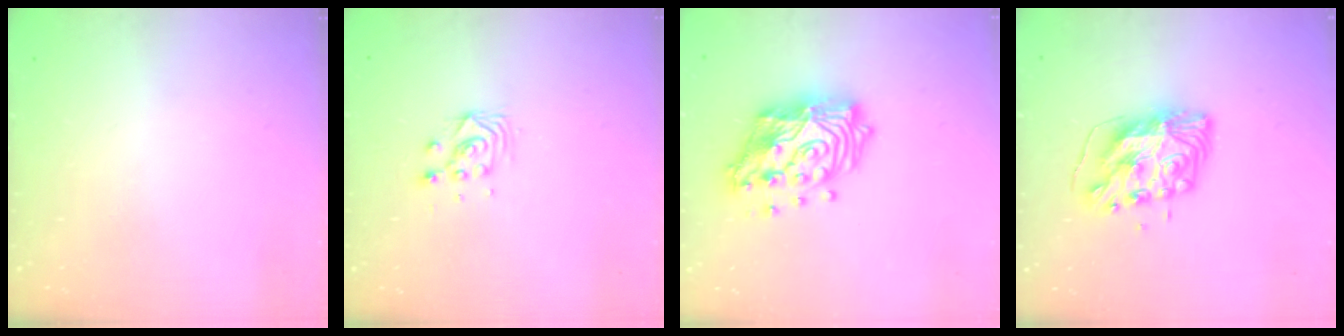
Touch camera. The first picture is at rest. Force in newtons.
{"total": 4.8, "press": 4.8, "slide": 0.3}
{"total": 18.1, "press": 18.0, "slide": 1.5}
{"total": 10.5, "press": 10.4, "slide": 1.0}